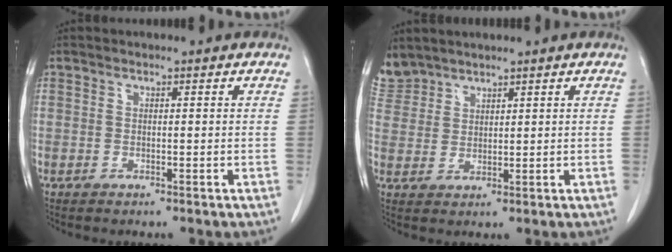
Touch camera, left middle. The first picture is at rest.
{"total": 4.2, "force": [4.0, 1.3, -0.2], "torque": [-0.005, 0.010, 0.091]}